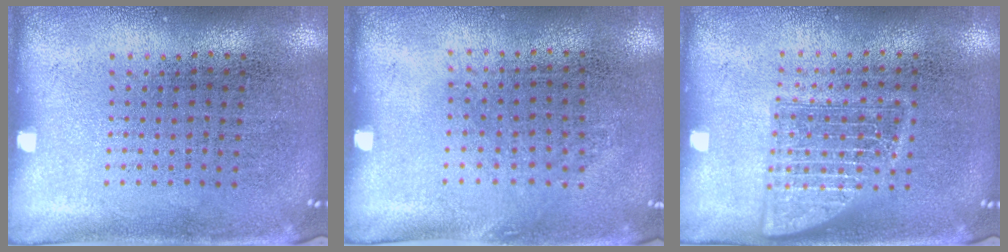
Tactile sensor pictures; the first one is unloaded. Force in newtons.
{"total": 0.7, "press": 0.6, "slide": 0.5}
{"total": 2.2, "press": 2.2, "slide": 0.3}